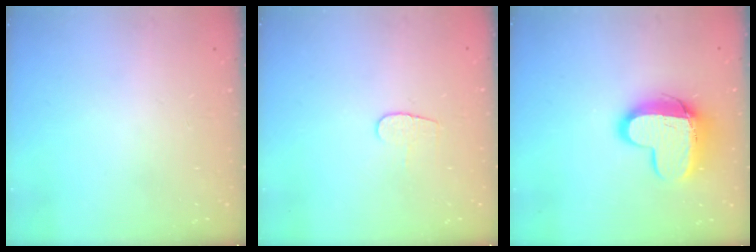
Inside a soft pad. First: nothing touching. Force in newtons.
{"total": 5.1, "press": 5.1, "slide": 0.5}
{"total": 12.8, "press": 12.7, "slide": 1.4}